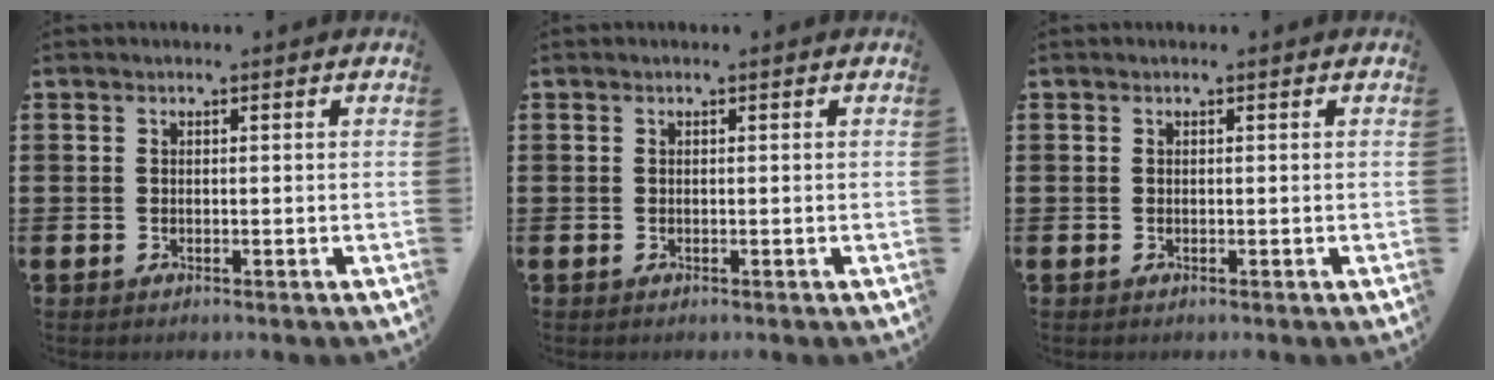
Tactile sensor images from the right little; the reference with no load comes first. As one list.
[{"total": 0.0}, {"total": 0.0}]